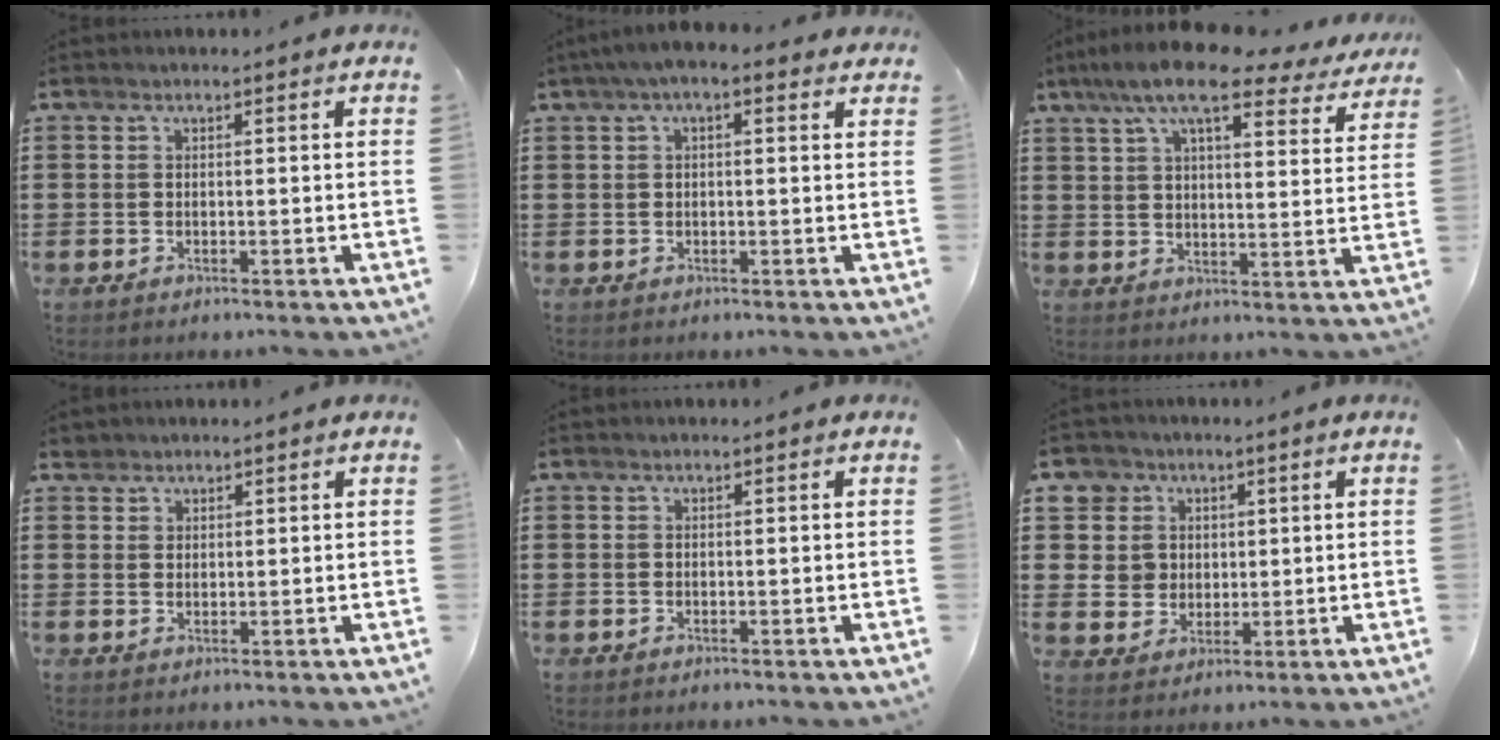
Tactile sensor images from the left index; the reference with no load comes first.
{"total": 2.7, "force": [1.0, 0.8, 2.4], "torque": [-0.046, 0.009, 0.015]}
{"total": 11.3, "force": [8.8, 2.2, 6.8], "torque": [-0.151, -0.025, 0.153]}
{"total": 1.7, "force": [1.5, 0.9, 0.0], "torque": [-0.005, 0.005, 0.030]}
{"total": 0.0}
{"total": 6.5, "force": [1.8, 6.2, 0.6], "torque": [-0.038, 0.012, 0.035]}